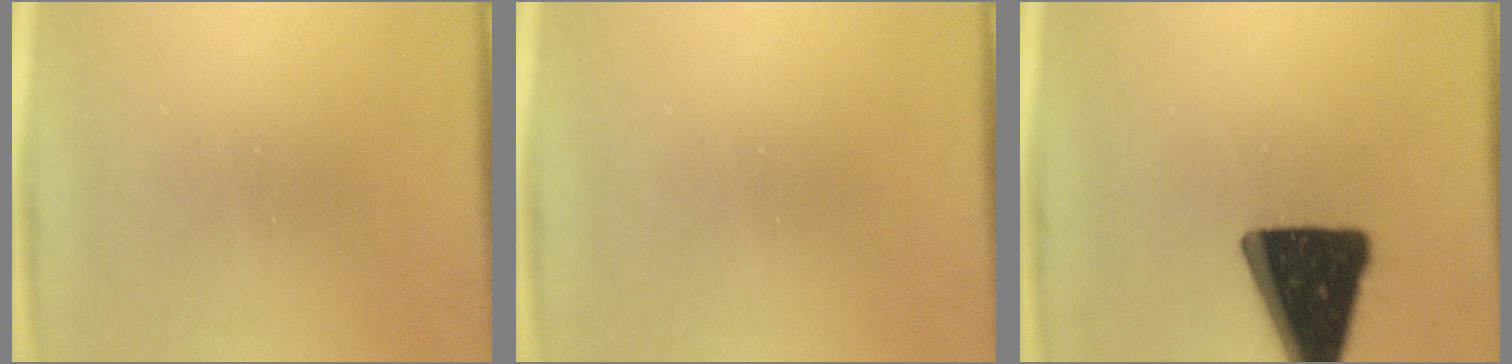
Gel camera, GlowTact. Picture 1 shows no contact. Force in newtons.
{"total": 0.0}
{"total": 19.3}